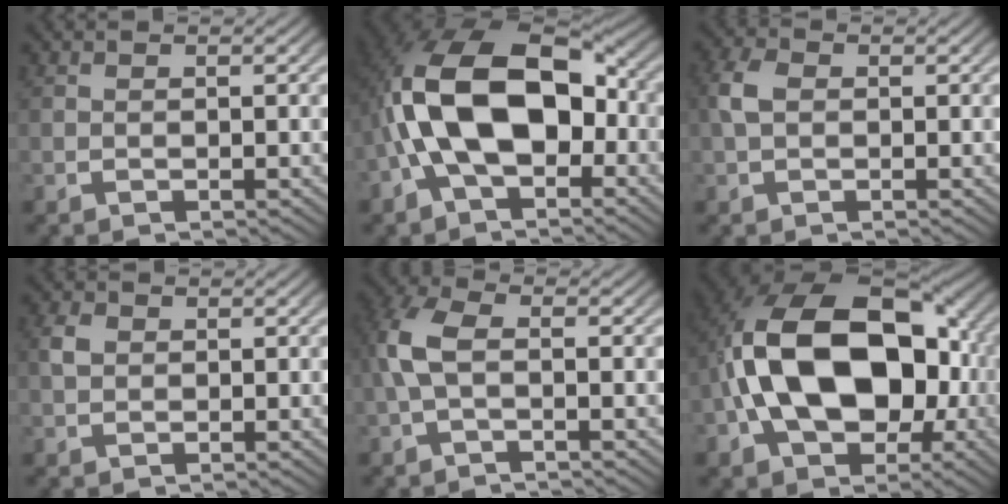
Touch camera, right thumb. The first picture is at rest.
{"total": 14.6, "force": [-0.2, 9.1, 11.4], "torque": [-0.238, -0.016, 0.006]}
{"total": 2.3, "force": [0.4, 1.6, 1.7], "torque": [-0.048, -0.001, 0.008]}
{"total": 1.6, "force": [0.6, 1.1, 0.9], "torque": [-0.019, 0.001, 0.013]}
{"total": 4.2, "force": [0.0, 2.3, 3.5], "torque": [-0.100, -0.005, 0.003]}
{"total": 17.8, "force": [-0.2, 11.6, 13.5], "torque": [-0.293, -0.041, 0.020]}